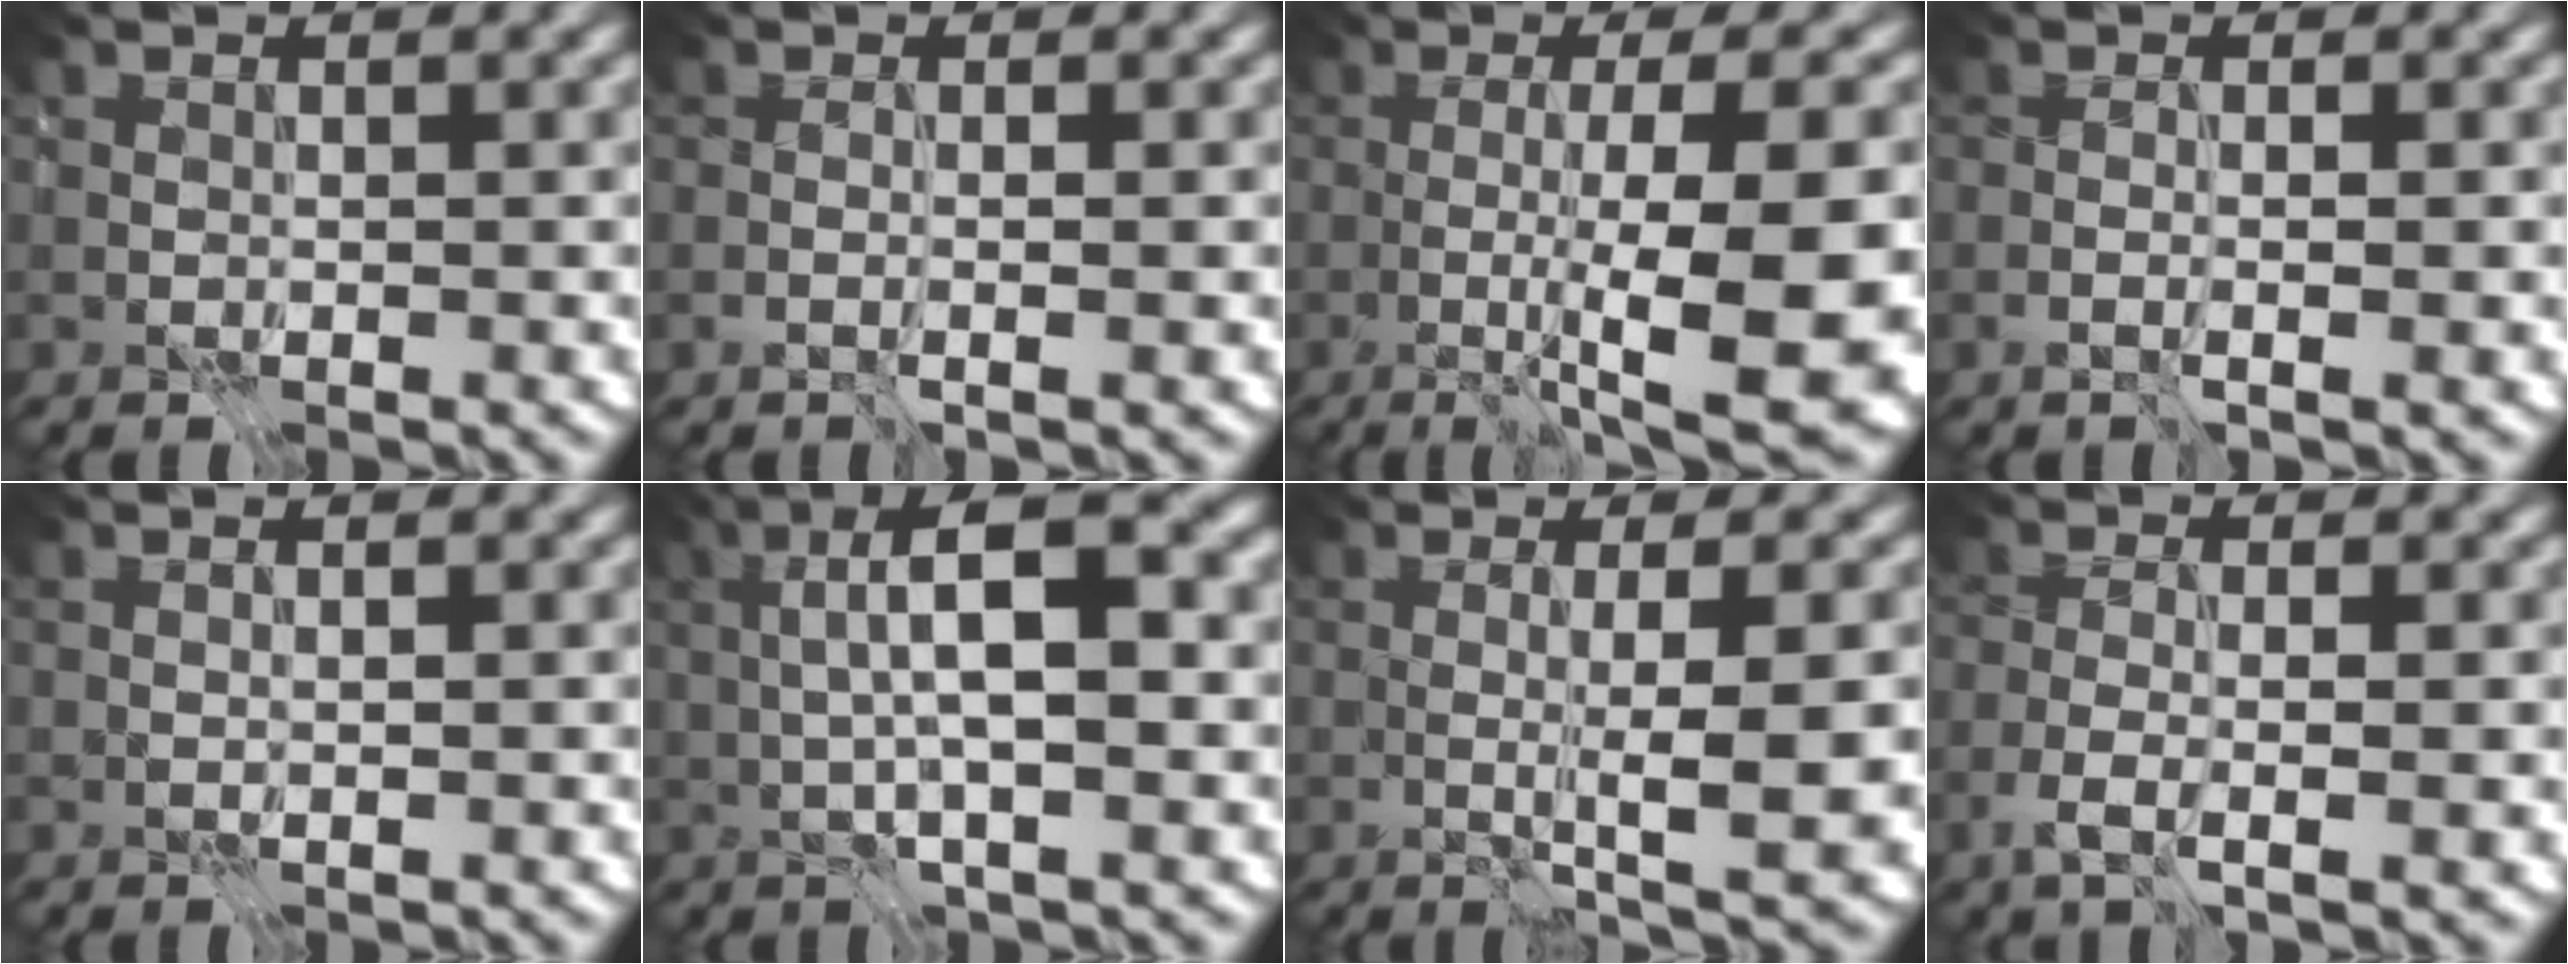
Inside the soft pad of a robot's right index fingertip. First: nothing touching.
{"total": 1.6, "force": [-0.5, 0.2, 1.5], "torque": [-0.020, -0.005, -0.006]}
{"total": 13.4, "force": [-2.5, 3.1, 12.8], "torque": [-0.167, -0.008, -0.032]}
{"total": 2.0, "force": [-0.6, 0.3, 1.8], "torque": [-0.024, -0.005, -0.008]}
{"total": 0.6, "force": [0.2, 0.2, 0.6], "torque": [-0.005, -0.008, -0.004]}
{"total": 8.2, "force": [0.6, 2.2, 7.9], "torque": [-0.130, 0.016, 0.005]}
{"total": 8.1, "force": [-0.9, 1.6, 7.9], "torque": [-0.105, -0.004, -0.007]}
{"total": 3.3, "force": [-1.3, 0.9, 2.9], "torque": [-0.054, -0.009, -0.026]}